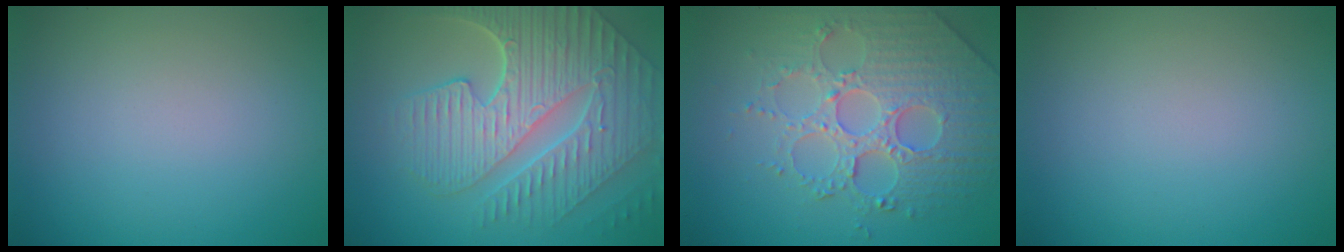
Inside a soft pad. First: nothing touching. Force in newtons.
{"total": 9.8, "press": 6.5, "slide": 7.3}
{"total": 5.4, "press": 5.1, "slide": 1.9}
{"total": 0.0}